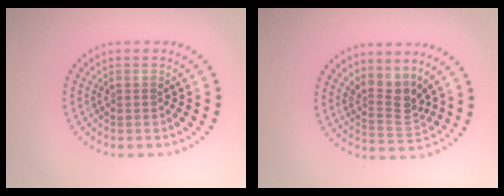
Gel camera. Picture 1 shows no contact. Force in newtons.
{"total": 3.0, "press": 2.1, "slide": 2.2}